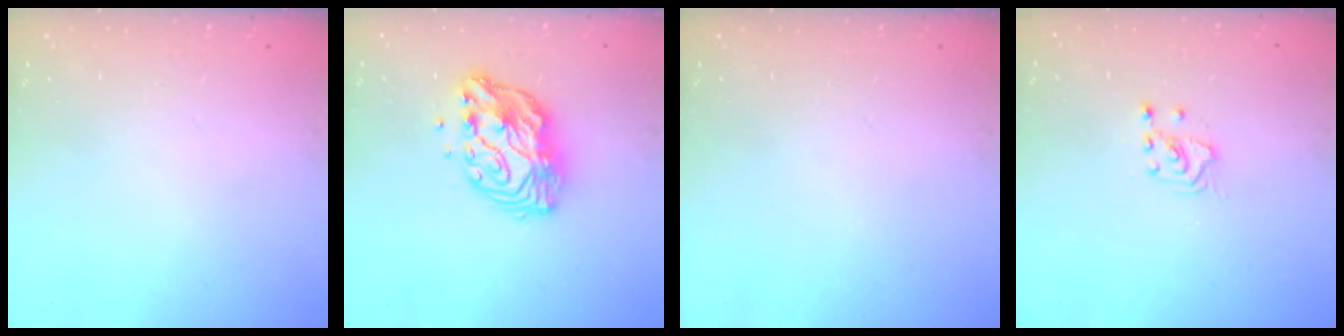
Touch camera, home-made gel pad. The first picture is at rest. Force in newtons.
{"total": 11.3, "press": 11.3, "slide": 1.0}
{"total": 0.0}
{"total": 2.5, "press": 2.4, "slide": 0.9}